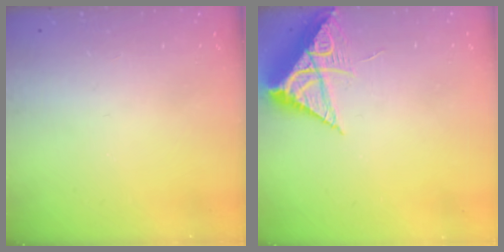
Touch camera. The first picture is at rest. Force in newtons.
{"total": 8.3, "press": 8.3, "slide": 0.3}